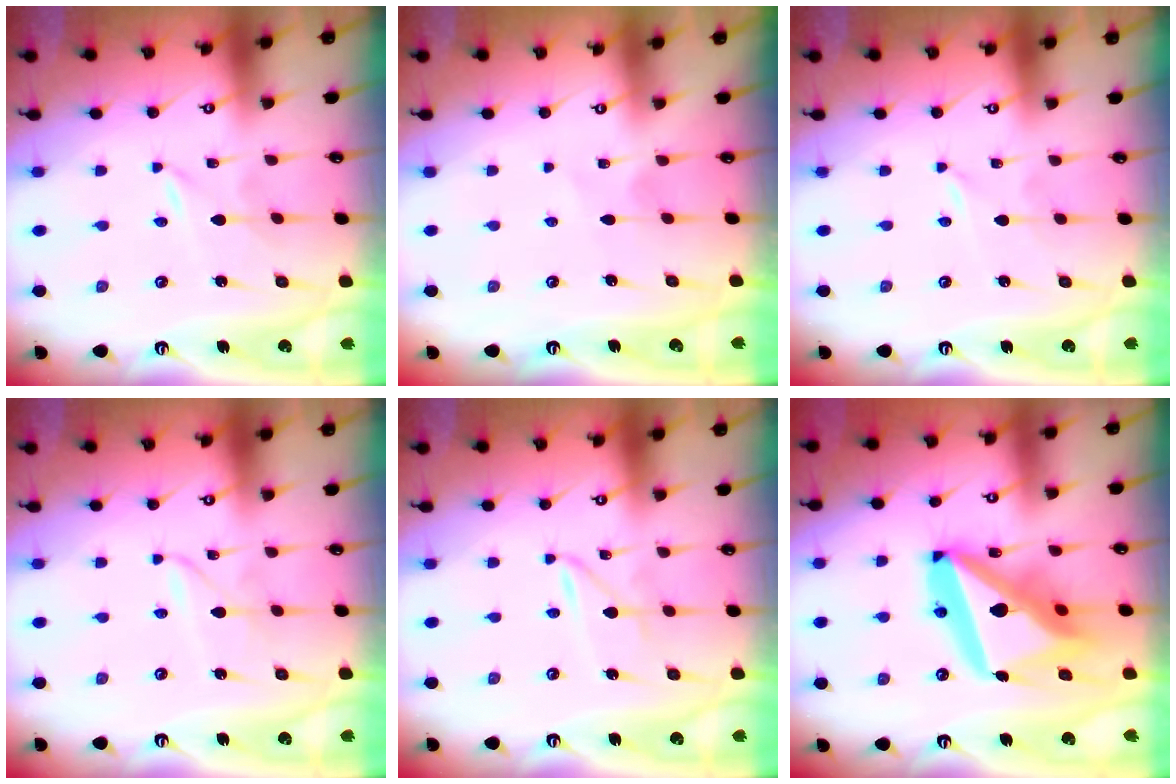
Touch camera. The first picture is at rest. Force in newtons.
{"total": 2.4, "press": 2.4, "slide": 0.3}
{"total": 0.0}
{"total": 1.9, "press": 1.8, "slide": 0.3}
{"total": 2.2, "press": 2.2, "slide": 0.1}
{"total": 23.1, "press": 22.9, "slide": 2.7}